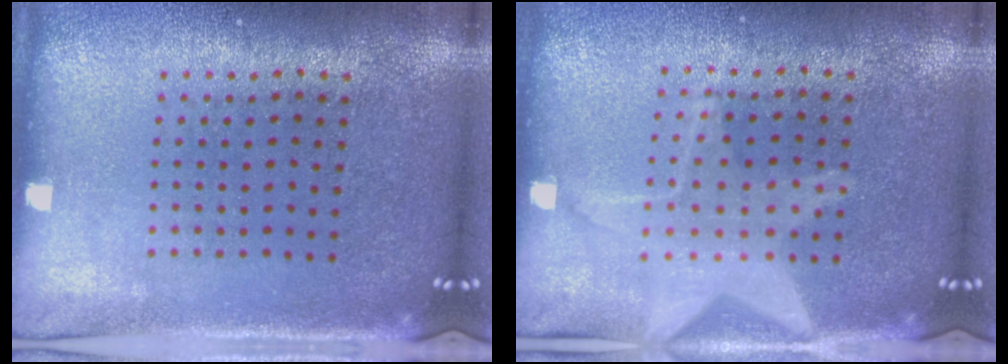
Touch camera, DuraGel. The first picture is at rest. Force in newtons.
{"total": 1.6, "press": 1.6, "slide": 0.2}